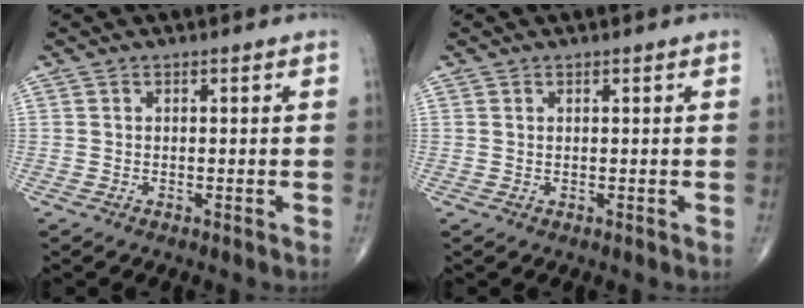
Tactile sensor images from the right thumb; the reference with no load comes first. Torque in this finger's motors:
{"motor_torque": [-0.22, 0.09, -0.15, 0.01, 0.02]}